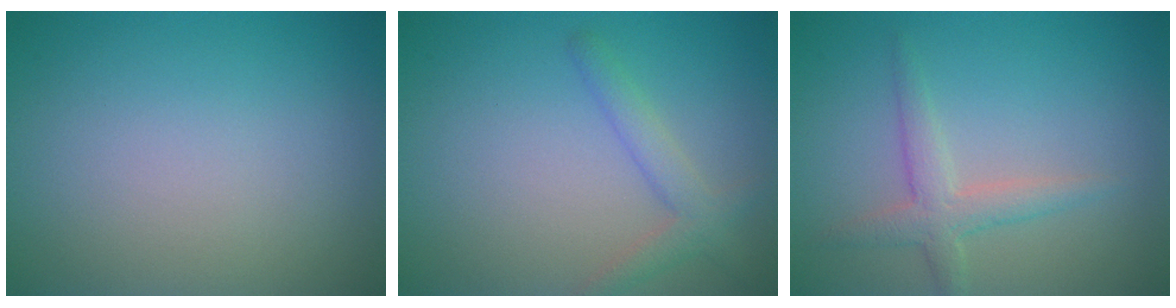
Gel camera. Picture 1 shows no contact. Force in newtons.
{"total": 2.4, "press": 2.4, "slide": 0.2}
{"total": 2.6, "press": 2.6, "slide": 0.1}